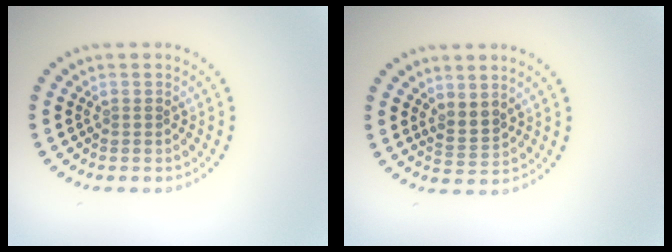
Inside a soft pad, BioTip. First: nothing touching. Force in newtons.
{"total": 2.0, "press": 1.6, "slide": 1.2}